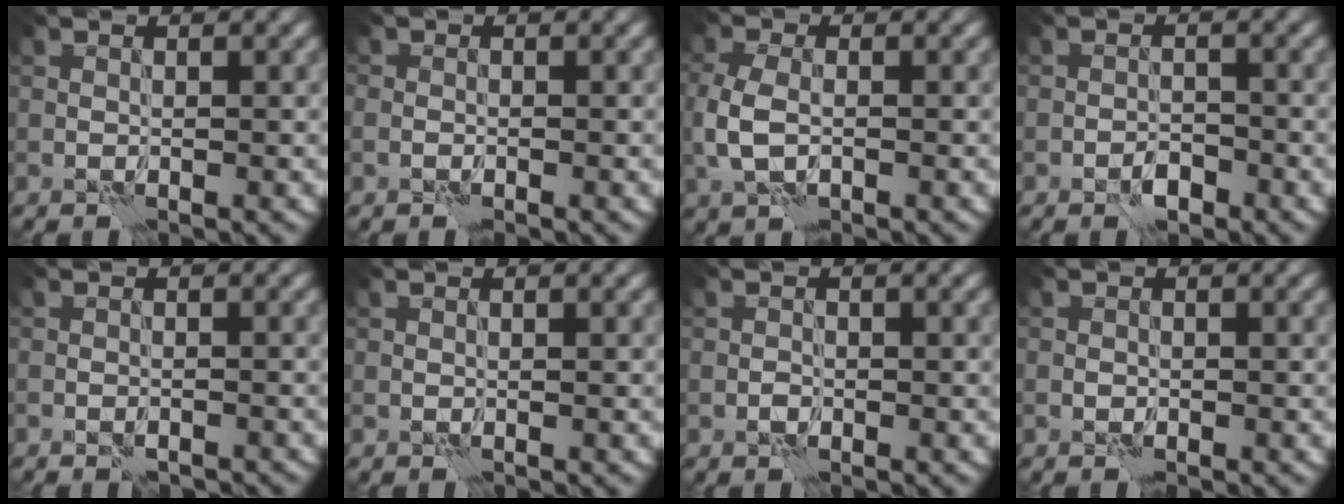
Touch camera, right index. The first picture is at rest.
{"total": 0.7, "force": [-0.4, 0.5, 0.3], "torque": [-0.005, 0.001, -0.008]}
{"total": 3.4, "force": [-0.3, 2.2, 2.5], "torque": [-0.071, -0.004, -0.009]}
{"total": 1.7, "force": [-1.2, 0.8, 0.9], "torque": [-0.009, 0.005, -0.023]}
{"total": 1.5, "force": [-1.3, 0.3, 0.6], "torque": [-0.013, 0.001, -0.019]}
{"total": 0.0}
{"total": 0.7, "force": [-0.3, 0.5, 0.3], "torque": [-0.004, 0.000, -0.008]}
{"total": 0.5, "force": [-0.2, 0.4, 0.2], "torque": [-0.001, 0.000, -0.007]}